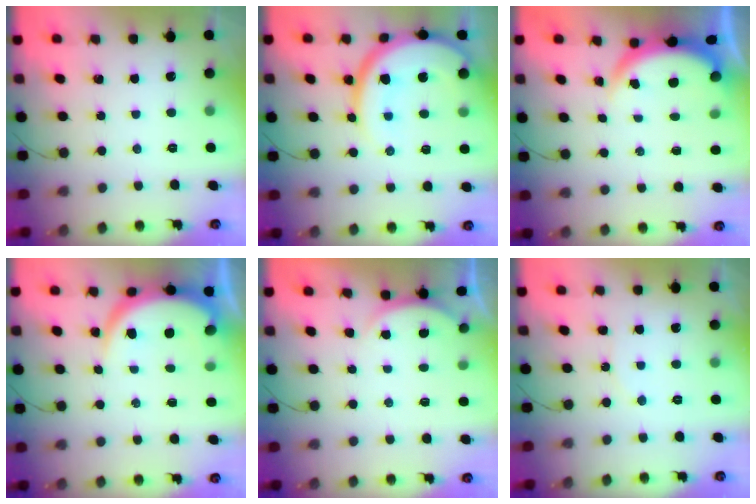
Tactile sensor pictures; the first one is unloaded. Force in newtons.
{"total": 16.6, "press": 16.5, "slide": 1.5}
{"total": 4.0, "press": 4.0, "slide": 0.2}
{"total": 7.7, "press": 7.7, "slide": 0.6}
{"total": 2.4, "press": 2.4, "slide": 0.6}
{"total": 5.1, "press": 5.0, "slide": 0.4}